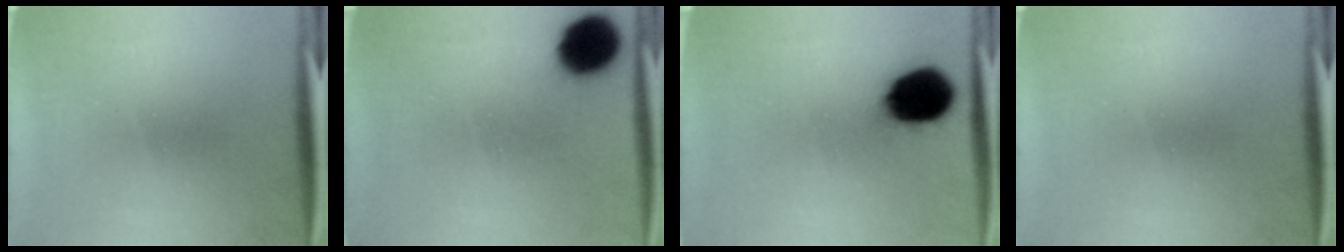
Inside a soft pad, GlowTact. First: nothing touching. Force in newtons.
{"total": 12.7}
{"total": 15.0}
{"total": 0.0}